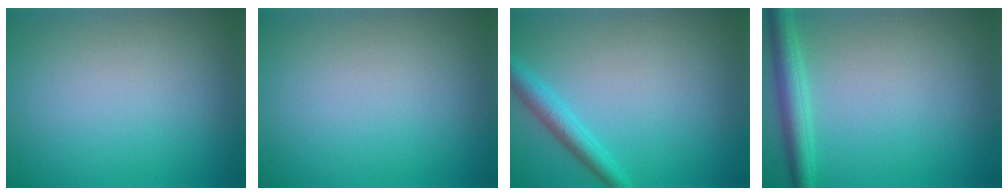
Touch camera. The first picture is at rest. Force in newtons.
{"total": 0.0}
{"total": 2.6, "press": 2.6, "slide": 0.1}
{"total": 3.0, "press": 3.0, "slide": 0.2}